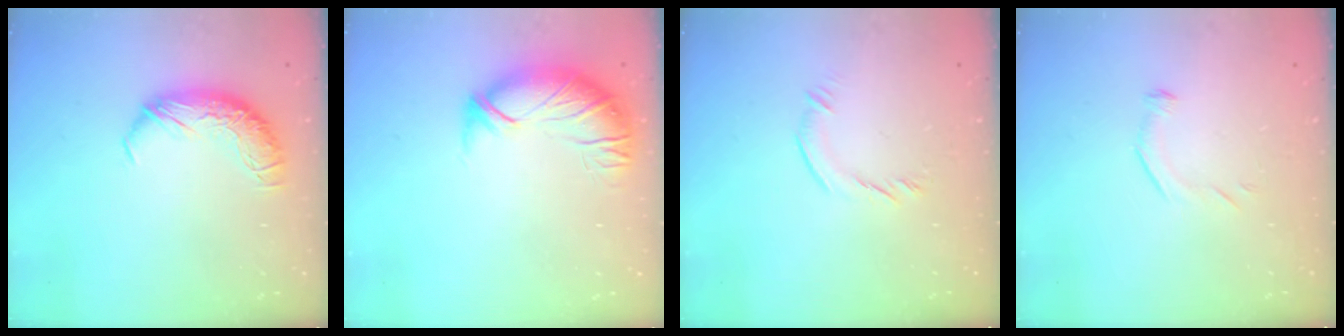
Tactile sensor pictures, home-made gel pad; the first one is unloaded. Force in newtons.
{"total": 2.9, "press": 1.4, "slide": 2.5}
{"total": 4.6, "press": 4.5, "slide": 0.8}
{"total": 6.4, "press": 6.3, "slide": 1.1}